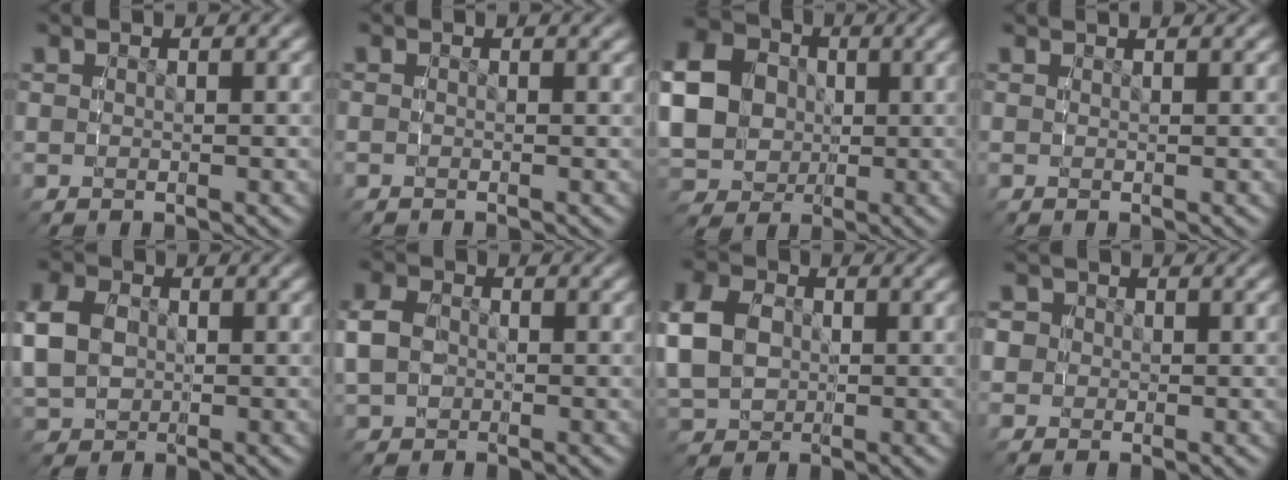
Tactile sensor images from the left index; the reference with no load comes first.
{"total": 0.5, "force": [-0.3, -0.3, -0.2], "torque": [-0.003, -0.004, -0.008]}
{"total": 12.3, "force": [0.4, 10.8, 5.8], "torque": [-0.145, -0.035, 0.000]}
{"total": 0.9, "force": [0.8, -0.4, 0.1], "torque": [0.005, 0.003, 0.012]}
{"total": 5.2, "force": [-0.4, 4.3, 2.9], "torque": [-0.080, -0.020, 0.000]}
{"total": 3.6, "force": [-0.7, 3.1, 1.8], "torque": [-0.059, -0.015, -0.011]}
{"total": 6.6, "force": [-0.3, 5.5, 3.7], "torque": [-0.100, -0.025, 0.002]}
{"total": 3.6, "force": [0.1, 3.4, 1.1], "torque": [-0.037, -0.007, -0.003]}